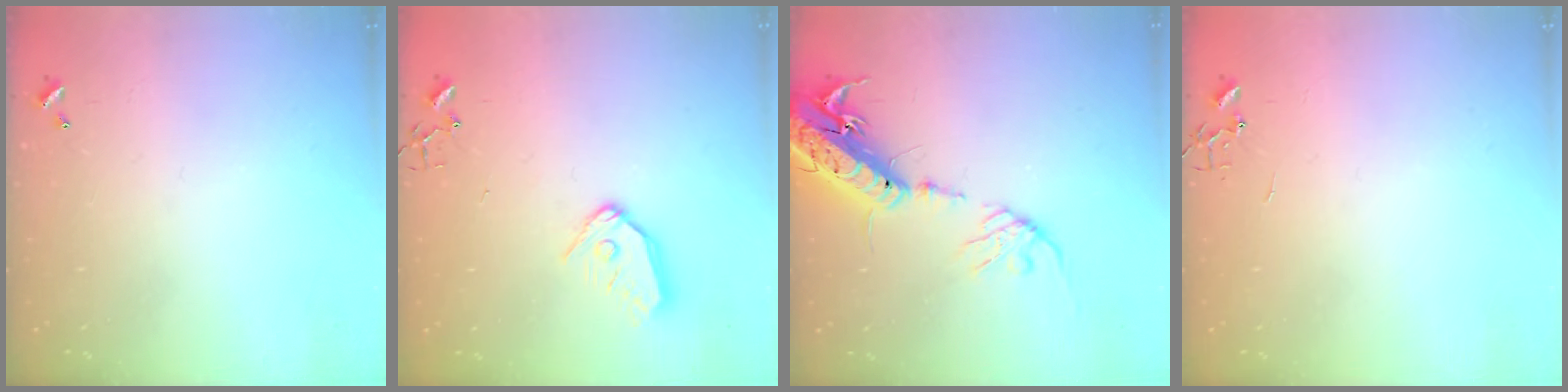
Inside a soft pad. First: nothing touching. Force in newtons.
{"total": 10.7, "press": 10.6, "slide": 1.1}
{"total": 19.6, "press": 19.1, "slide": 4.3}
{"total": 0.0}